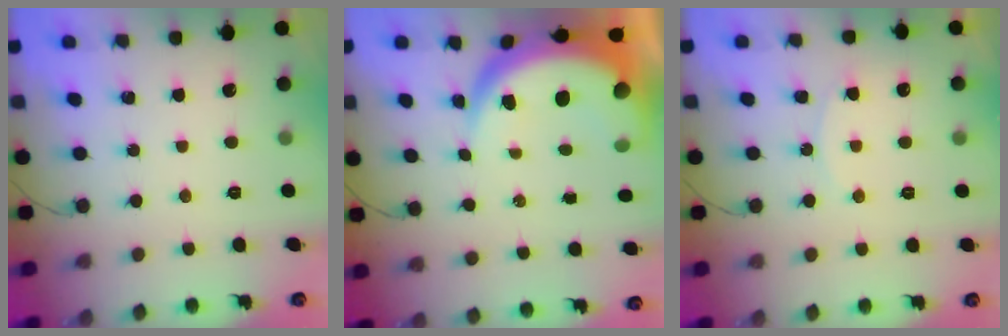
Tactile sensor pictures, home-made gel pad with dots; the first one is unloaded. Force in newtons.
{"total": 13.1, "press": 13.0, "slide": 1.4}
{"total": 5.5, "press": 5.5, "slide": 0.5}